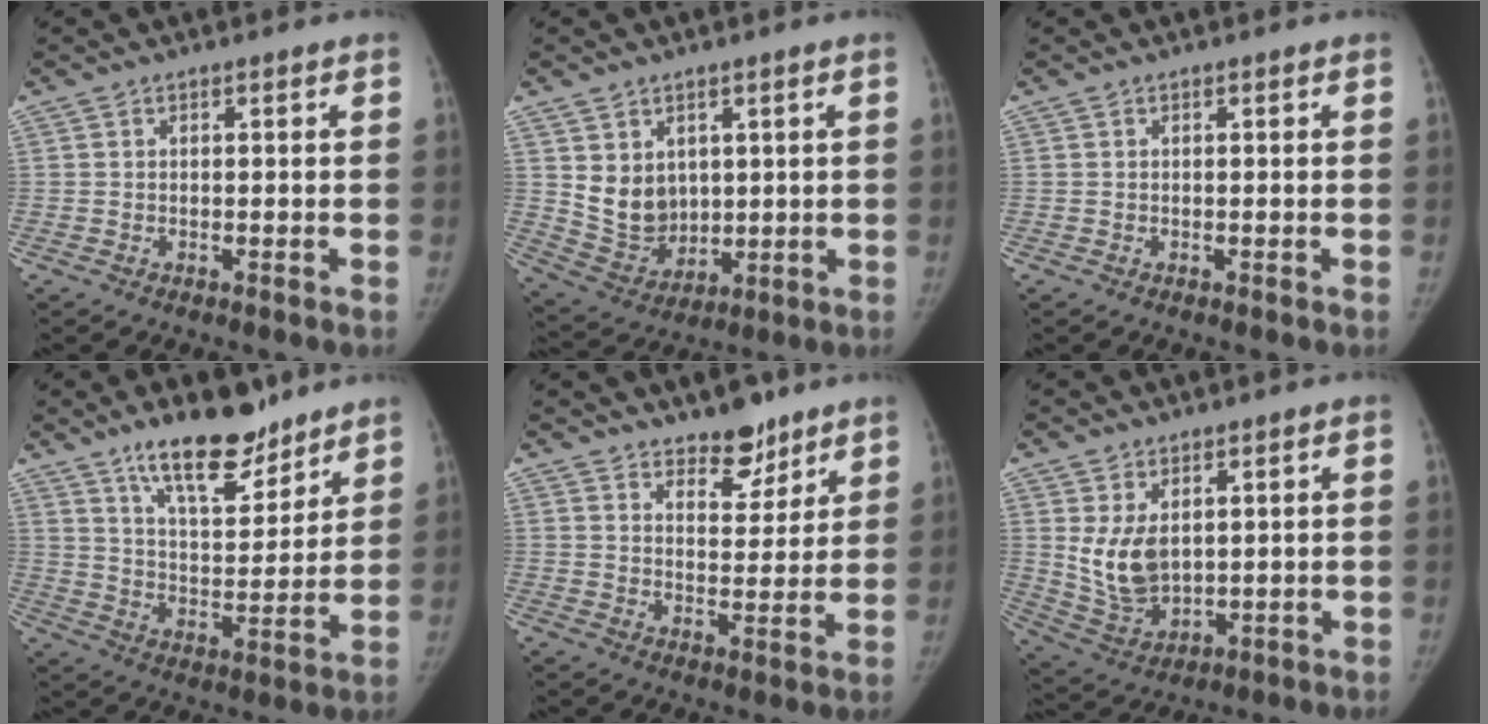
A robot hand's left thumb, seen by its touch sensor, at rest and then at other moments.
{"total": 9.0, "force": [2.5, 7.3, 4.6], "torque": [-0.051, -0.028, 0.069]}
{"total": 0.0}
{"total": 15.0, "force": [11.1, 5.5, 8.5], "torque": [-0.101, -0.075, 0.189]}
{"total": 7.8, "force": [6.1, 3.6, 3.2], "torque": [-0.015, -0.046, 0.097]}
{"total": 8.9, "force": [2.4, 5.7, 6.4], "torque": [-0.109, -0.023, 0.068]}